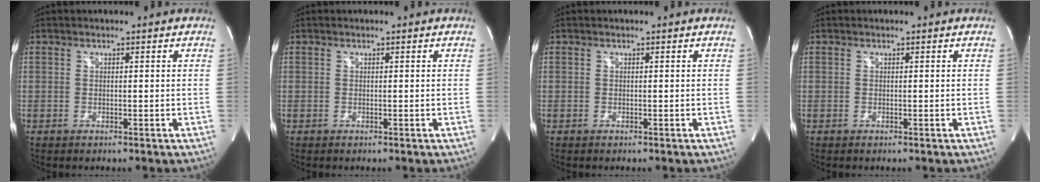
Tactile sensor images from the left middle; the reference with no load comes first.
{"total": 0.0}
{"total": 0.0}
{"total": 0.0}